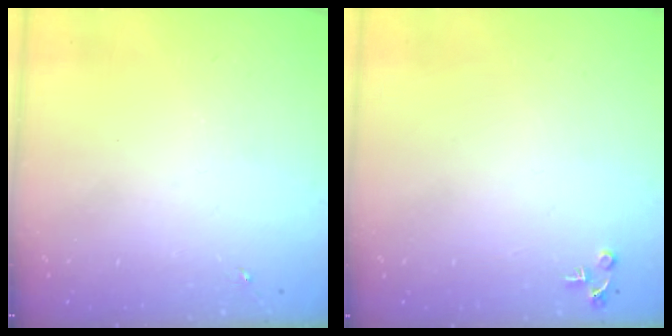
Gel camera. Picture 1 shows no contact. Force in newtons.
{"total": 4.3, "press": 4.3, "slide": 0.5}